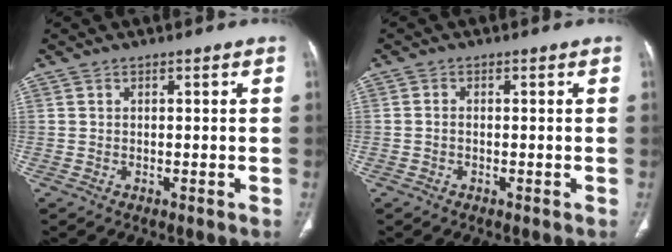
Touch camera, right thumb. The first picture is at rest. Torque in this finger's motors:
{"motor_torque": [-0.13, -0.38, 0.29, 0.17, -0.03]}